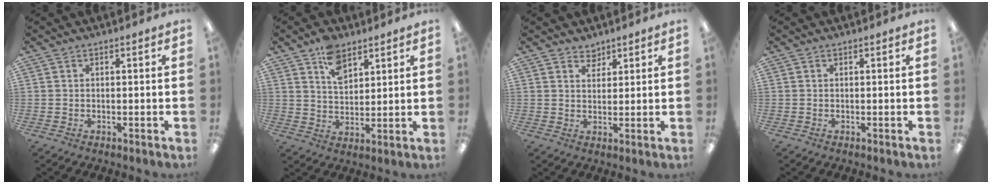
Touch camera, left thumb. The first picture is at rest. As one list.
[{"total": 8.2, "force": [5.2, 4.8, 4.1], "torque": [-0.065, -0.019, 0.093]}, {"total": 3.3, "force": [2.8, 1.7, 0.2], "torque": [0.006, -0.016, 0.050]}, {"total": 0.0}]